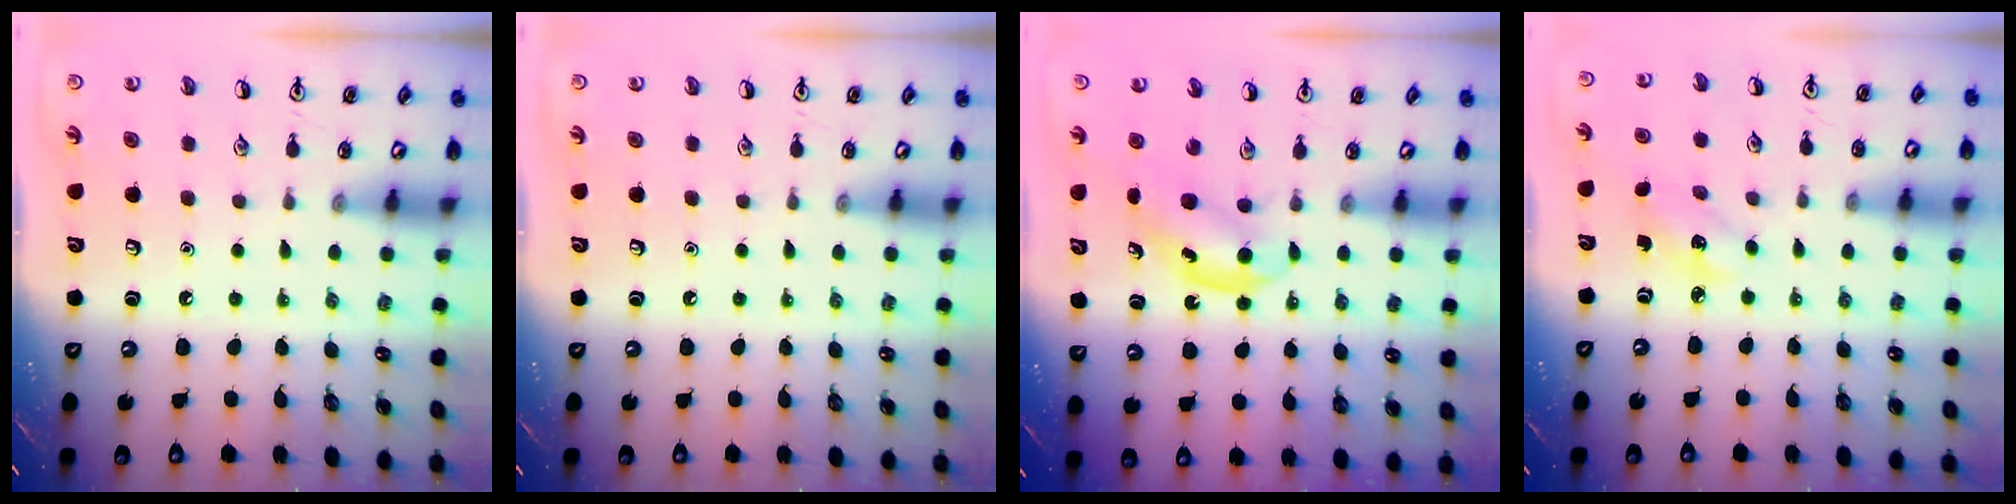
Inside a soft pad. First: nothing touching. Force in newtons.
{"total": 0.0}
{"total": 4.9, "press": 4.8, "slide": 0.7}
{"total": 2.7, "press": 2.6, "slide": 0.7}